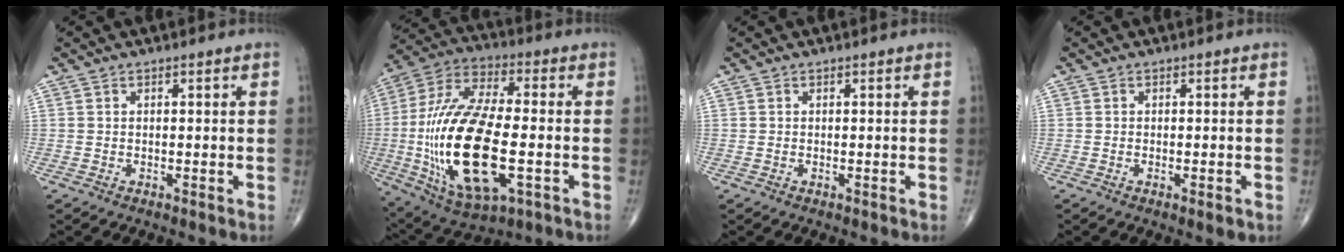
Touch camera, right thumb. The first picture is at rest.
{"total": 25.9, "force": [-4.3, 11.0, 23.1], "torque": [-0.490, 0.006, -0.062]}
{"total": 0.0}
{"total": 1.1, "force": [-0.3, 0.2, 1.1], "torque": [-0.017, -0.004, -0.003]}